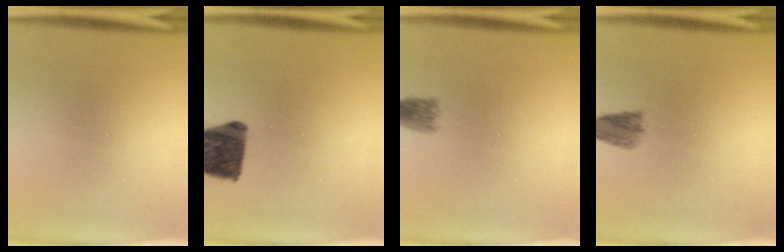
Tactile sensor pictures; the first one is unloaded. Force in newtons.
{"total": 12.6}
{"total": 2.0}
{"total": 3.8}